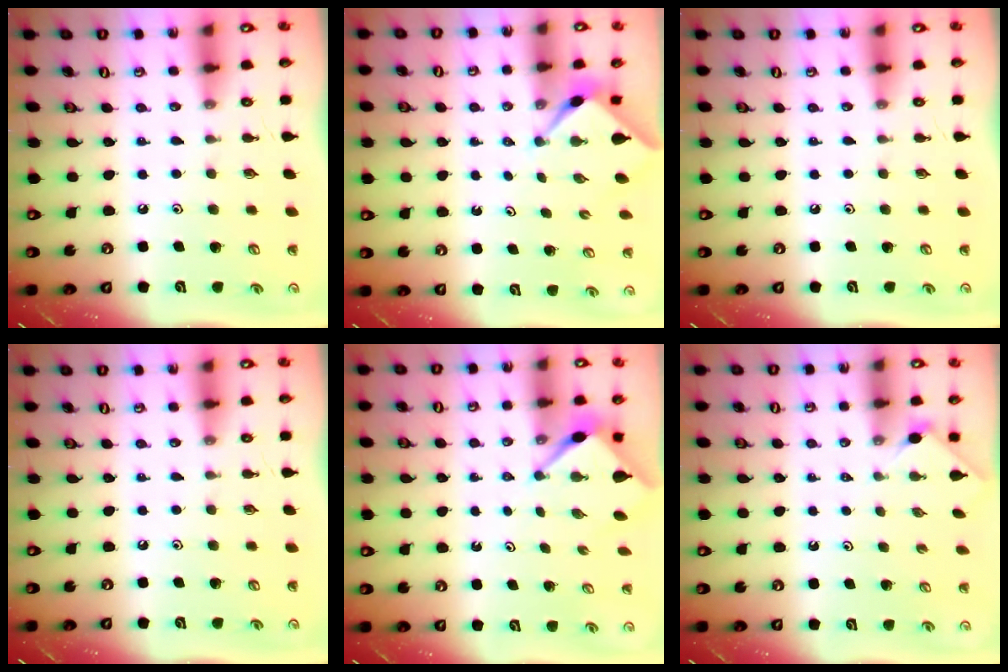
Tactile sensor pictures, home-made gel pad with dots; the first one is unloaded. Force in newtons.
{"total": 2.3, "press": 2.2, "slide": 0.3}
{"total": 0.0}
{"total": 0.0}
{"total": 2.9, "press": 2.9, "slide": 0.3}
{"total": 1.7, "press": 1.7, "slide": 0.4}